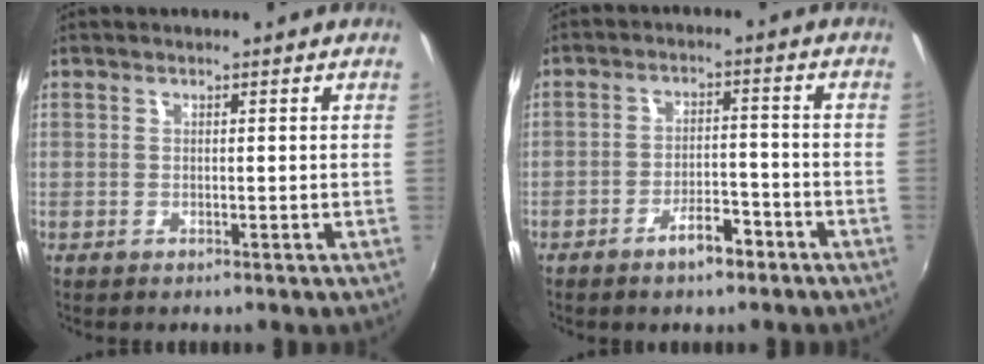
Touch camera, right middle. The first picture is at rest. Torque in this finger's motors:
{"motor_torque": [1.10, -1.04, 0.32, 0.12]}